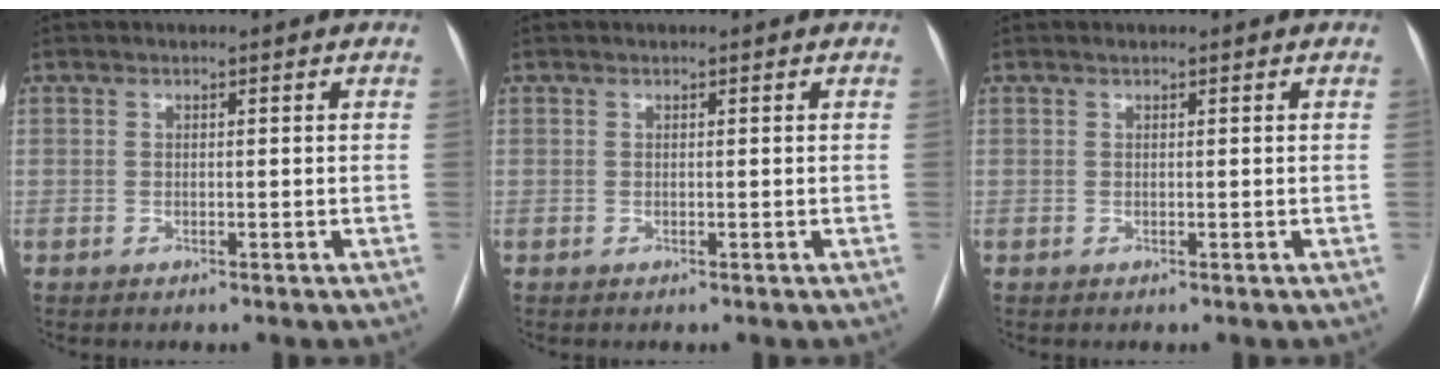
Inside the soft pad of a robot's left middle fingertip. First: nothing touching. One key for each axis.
{"total": 0.0}
{"total": 0.0}